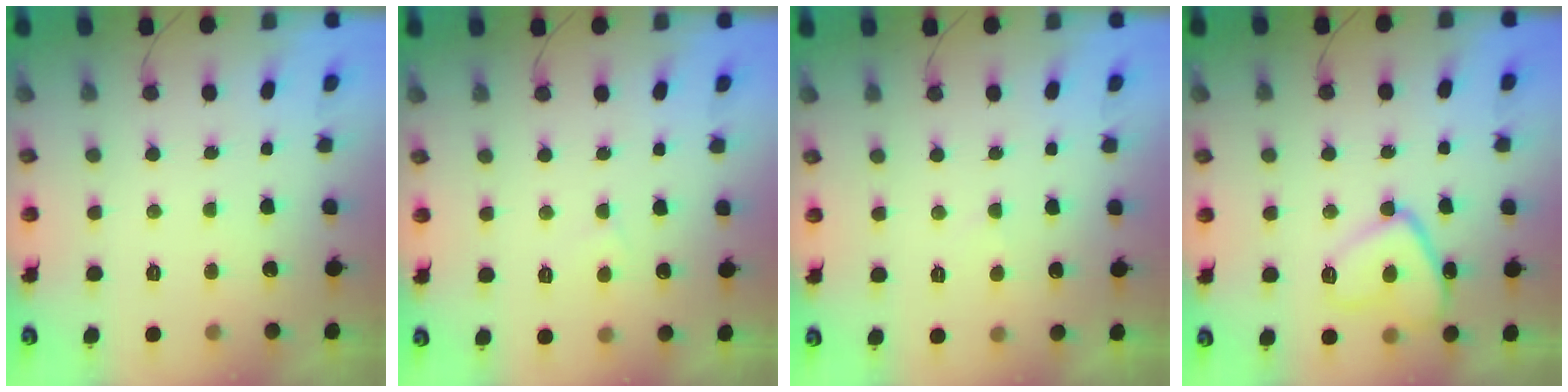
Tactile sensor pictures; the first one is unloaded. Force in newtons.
{"total": 2.4, "press": 2.4, "slide": 0.2}
{"total": 1.7, "press": 1.6, "slide": 0.4}
{"total": 10.8, "press": 10.8, "slide": 1.2}